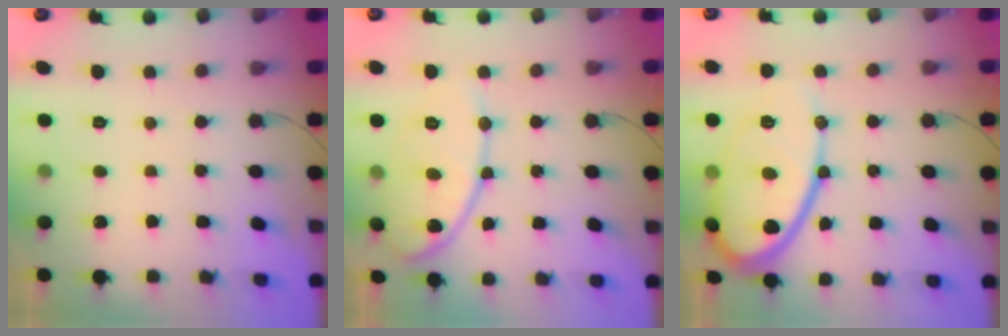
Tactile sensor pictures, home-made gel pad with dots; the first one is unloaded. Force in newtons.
{"total": 12.8, "press": 12.7, "slide": 1.4}
{"total": 17.5, "press": 17.4, "slide": 1.2}